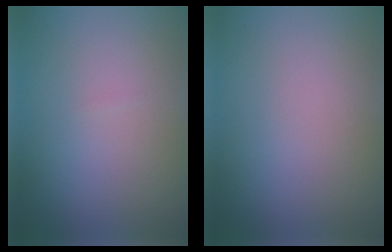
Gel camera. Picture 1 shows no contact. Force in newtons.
{"total": 0.0}